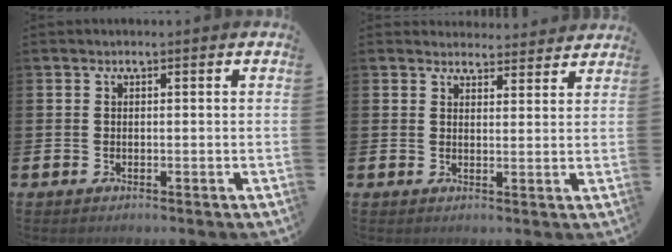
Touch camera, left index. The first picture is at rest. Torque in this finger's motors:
{"motor_torque": [0.22, -0.17, 0.03, -0.02]}